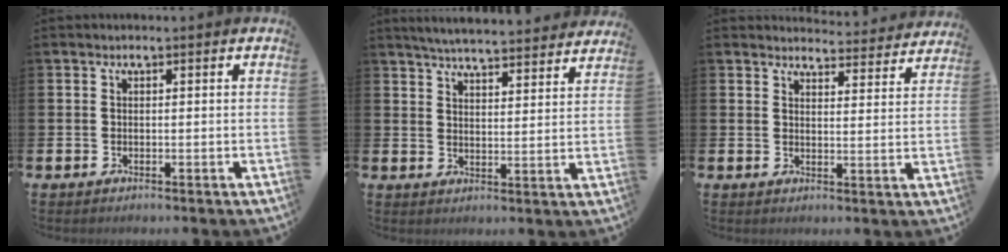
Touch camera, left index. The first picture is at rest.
{"total": 5.5, "force": [5.4, 0.2, 1.0], "torque": [-0.031, -0.038, 0.095]}
{"total": 4.2, "force": [4.2, 0.5, 0.0], "torque": [-0.001, -0.033, 0.074]}